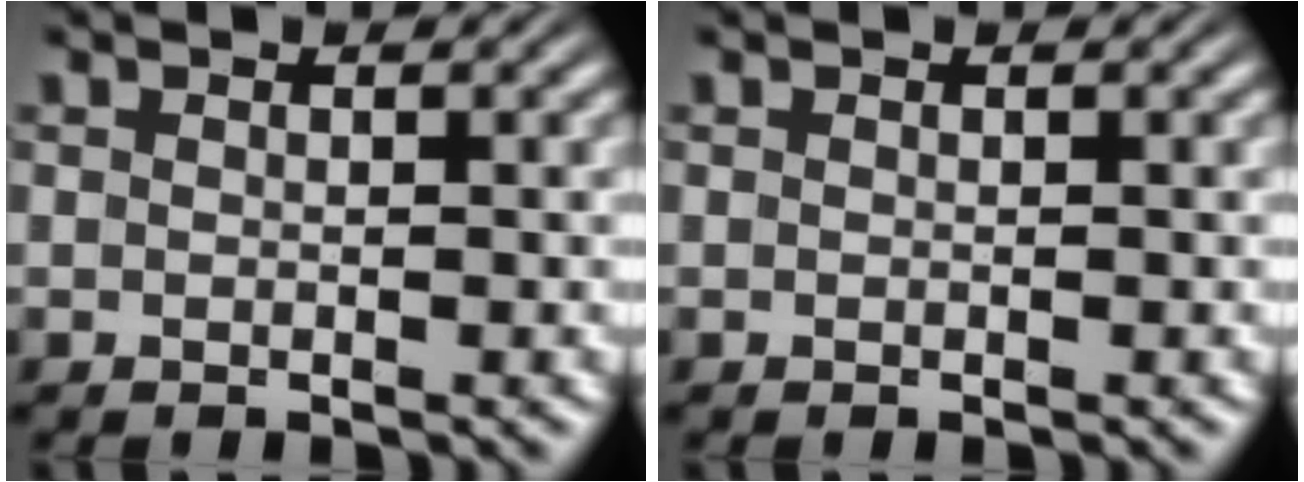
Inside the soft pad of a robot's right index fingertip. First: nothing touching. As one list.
[{"total": 0.0}]